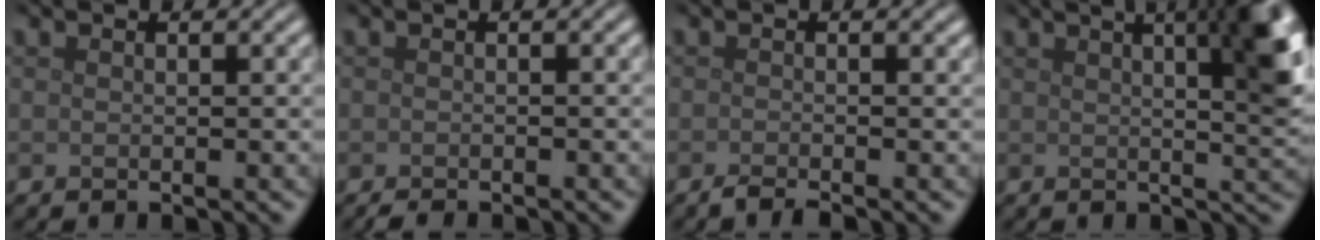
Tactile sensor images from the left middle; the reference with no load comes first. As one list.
[{"total": 1.1, "force": [-1.0, 0.2, 0.5], "torque": [-0.008, 0.000, -0.016]}, {"total": 1.6, "force": [-1.1, 0.3, 1.1], "torque": [-0.017, -0.001, -0.025]}, {"total": 11.8, "force": [3.9, 4.7, 10.1], "torque": [-0.079, 0.043, 0.035]}]